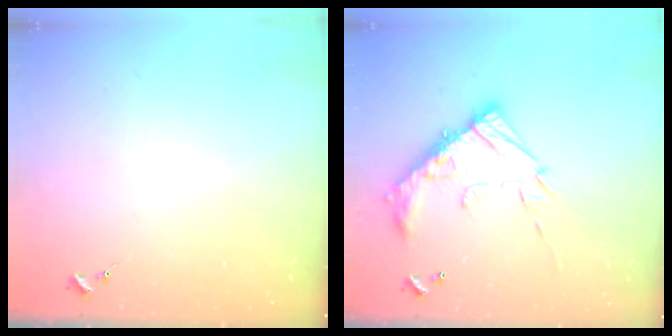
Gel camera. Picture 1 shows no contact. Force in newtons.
{"total": 17.4, "press": 17.3, "slide": 1.3}